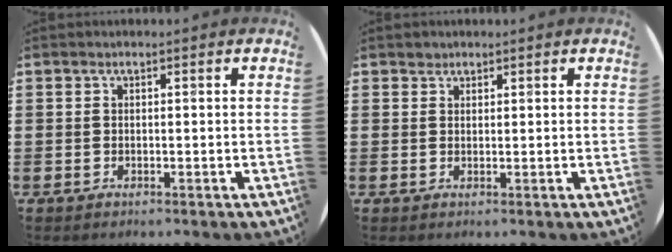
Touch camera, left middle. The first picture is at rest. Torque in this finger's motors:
{"motor_torque": [0.08, -0.05, -0.02, 0.00]}